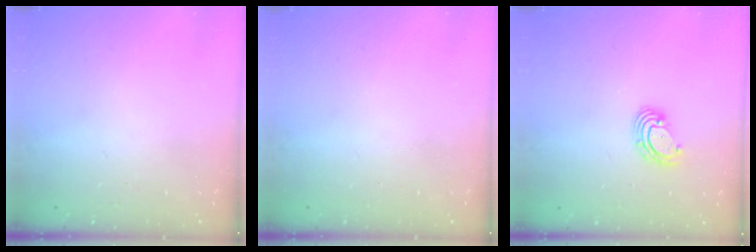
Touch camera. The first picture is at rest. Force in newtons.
{"total": 0.0}
{"total": 5.1, "press": 5.0, "slide": 0.6}